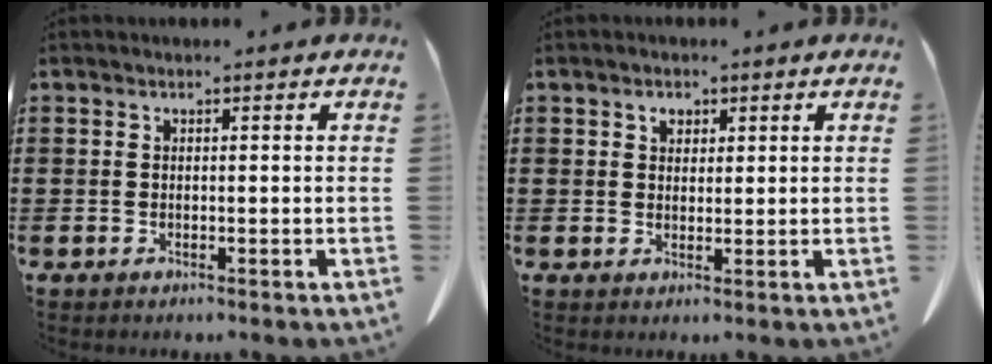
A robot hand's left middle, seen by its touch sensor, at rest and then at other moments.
{"total": 2.0, "force": [1.1, 1.3, 0.9], "torque": [-0.014, 0.001, 0.019]}